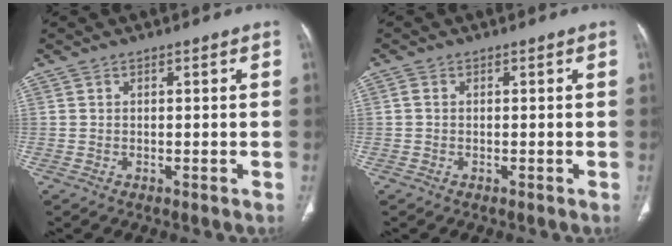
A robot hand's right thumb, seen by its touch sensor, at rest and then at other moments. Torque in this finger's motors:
{"motor_torque": [-0.36, 0.06, 0.48, -0.27, 0.09]}